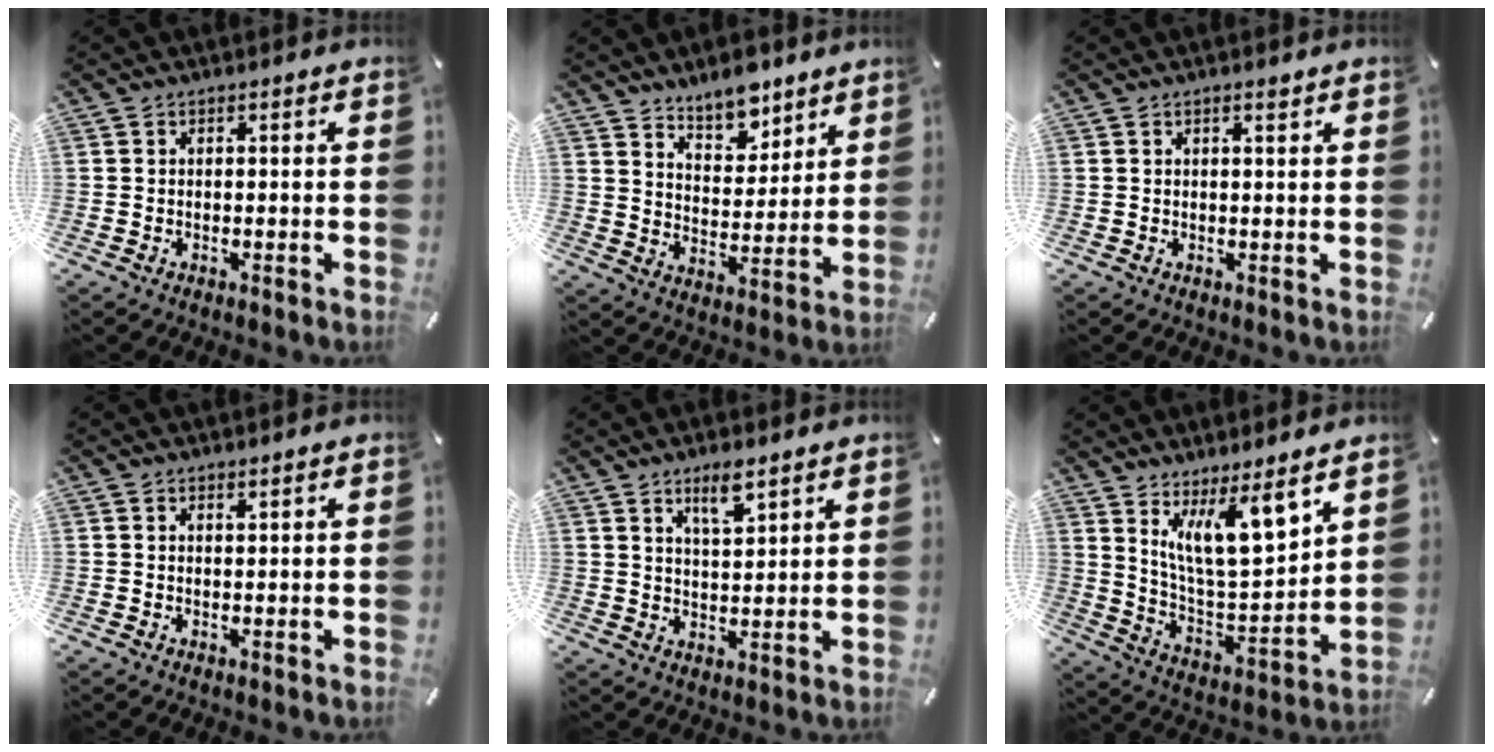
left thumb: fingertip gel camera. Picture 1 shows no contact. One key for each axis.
{"total": 9.0, "fx": 8.0, "fy": 4.1, "fz": 1.4, "tx": -0.020, "ty": -0.060, "tz": 0.147}
{"total": 1.1, "fx": 0.8, "fy": 0.1, "fz": 0.7, "tx": -0.014, "ty": 0.000, "tz": 0.014}
{"total": 0.7, "fx": 0.6, "fy": 0.2, "fz": 0.1, "tx": -0.002, "ty": 0.000, "tz": 0.012}
{"total": 6.2, "fx": 4.6, "fy": 1.9, "fz": 3.8, "tx": -0.059, "ty": -0.023, "tz": 0.077}
{"total": 14.0, "fx": 10.0, "fy": 4.1, "fz": 8.9, "tx": -0.159, "ty": -0.060, "tz": 0.177}